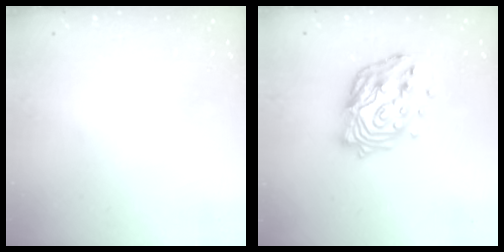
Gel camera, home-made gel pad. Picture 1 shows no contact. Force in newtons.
{"total": 15.5, "press": 15.4, "slide": 1.4}